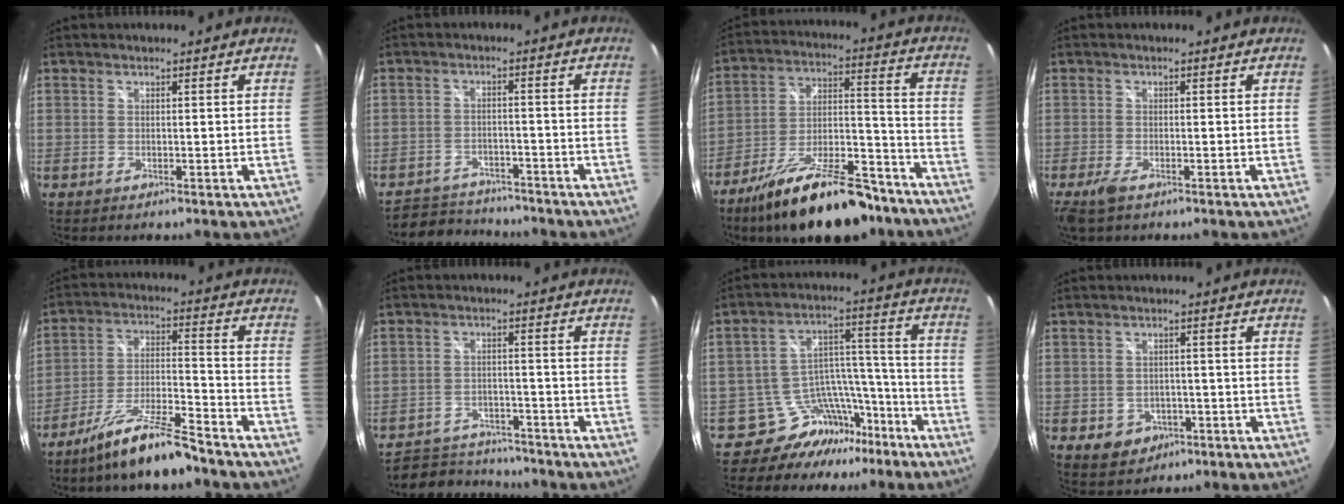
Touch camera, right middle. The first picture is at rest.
{"total": 8.9, "force": [-8.2, 3.1, 1.5], "torque": [-0.048, 0.015, -0.124]}
{"total": 22.1, "force": [-16.8, 6.8, 12.8], "torque": [-0.217, -0.009, -0.257]}
{"total": 3.3, "force": [-2.2, 1.0, 2.3], "torque": [-0.056, -0.011, -0.042]}
{"total": 12.1, "force": [-10.0, 1.1, 6.8], "torque": [-0.138, -0.006, -0.177]}
{"total": 10.4, "force": [-9.5, 3.8, 2.2], "torque": [-0.063, 0.015, -0.137]}
{"total": 12.3, "force": [-10.4, 6.4, 1.1], "torque": [-0.016, 0.075, -0.156]}
{"total": 5.5, "force": [-2.2, 4.7, 1.8], "torque": [-0.048, 0.003, -0.020]}